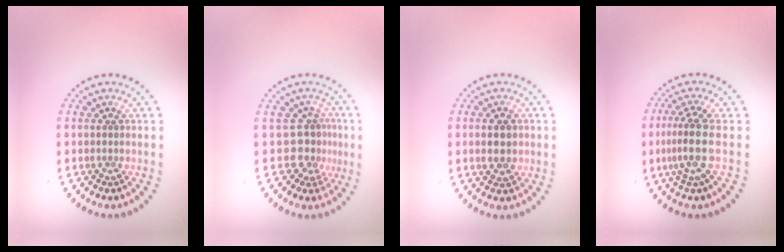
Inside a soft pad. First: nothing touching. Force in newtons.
{"total": 3.0, "press": 2.1, "slide": 2.2}
{"total": 3.4, "press": 3.4, "slide": 0.1}
{"total": 3.2, "press": 2.4, "slide": 2.1}